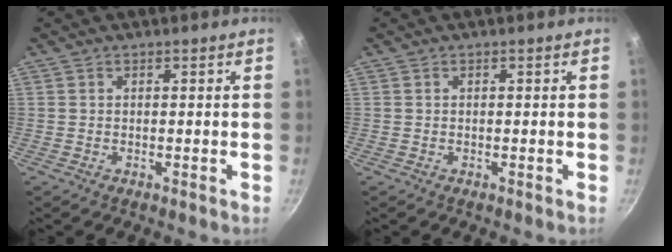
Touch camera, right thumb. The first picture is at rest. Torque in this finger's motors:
{"motor_torque": [0.25, -0.02, -0.31, 0.17, 0.01]}